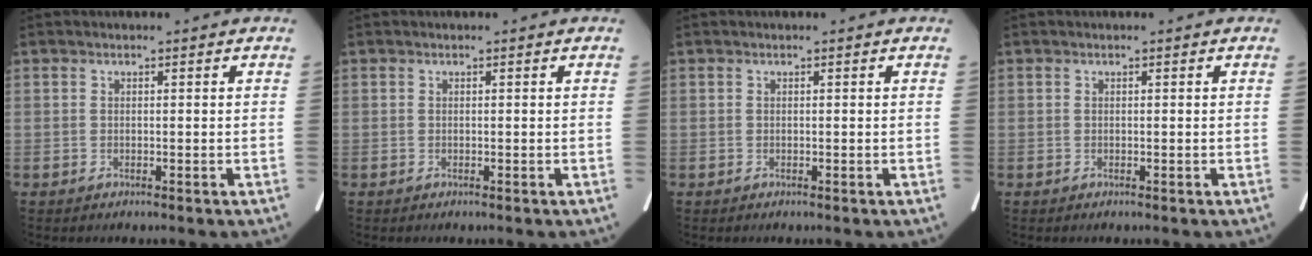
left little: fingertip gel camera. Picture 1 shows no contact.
{"total": 0.0}
{"total": 0.0}
{"total": 0.0}